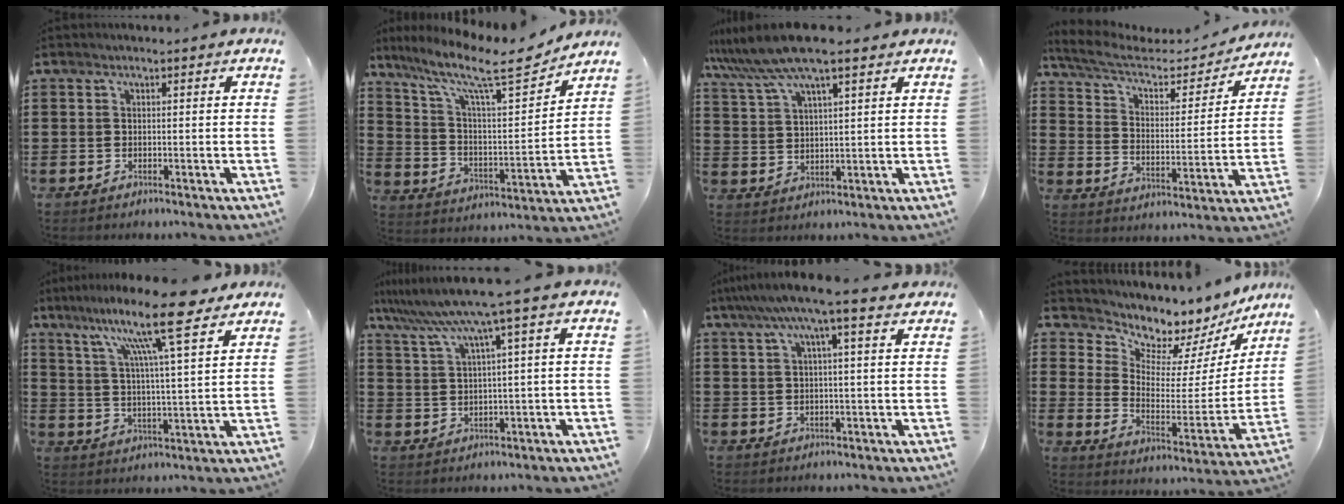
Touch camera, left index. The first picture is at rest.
{"total": 13.1, "force": [10.1, 2.3, 8.0], "torque": [-0.174, -0.058, 0.165]}
{"total": 8.6, "force": [6.7, 0.9, 5.3], "torque": [-0.120, -0.016, 0.122]}
{"total": 6.4, "force": [5.1, 2.2, 3.2], "torque": [-0.088, -0.026, 0.084]}
{"total": 13.5, "force": [9.9, 0.8, 9.2], "torque": [-0.181, -0.042, 0.157]}
{"total": 7.2, "force": [4.2, -0.7, 5.8], "torque": [-0.134, -0.029, 0.067]}
{"total": 6.6, "force": [4.1, 0.2, 5.2], "torque": [-0.112, -0.004, 0.068]}
{"total": 6.4, "force": [6.0, 2.3, -0.2], "torque": [-0.026, -0.072, 0.099]}